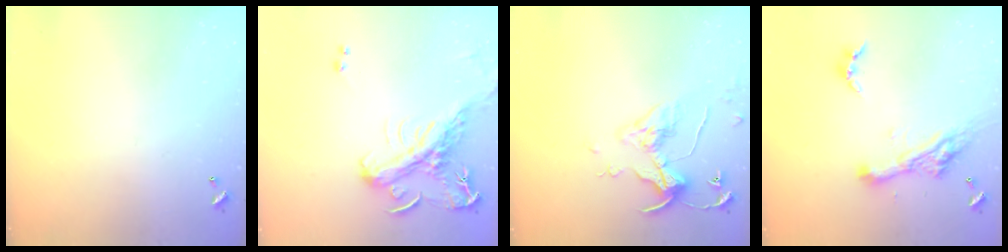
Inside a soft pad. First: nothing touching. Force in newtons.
{"total": 3.5, "press": 3.4, "slide": 1.0}
{"total": 6.2, "press": 6.1, "slide": 0.8}
{"total": 11.0, "press": 10.9, "slide": 1.2}